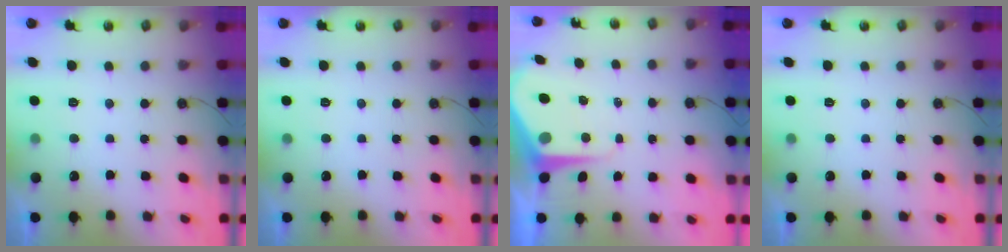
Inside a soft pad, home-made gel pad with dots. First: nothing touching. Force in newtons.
{"total": 0.0}
{"total": 7.9, "press": 7.9, "slide": 0.9}
{"total": 0.0}